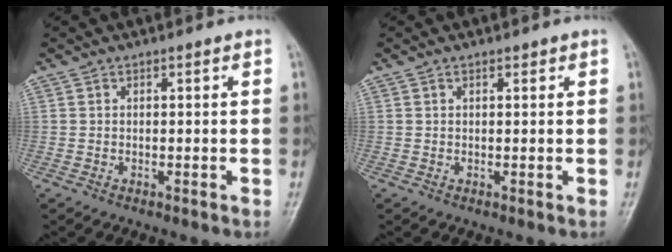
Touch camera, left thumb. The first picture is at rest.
{"total": 0.9, "force": [0.6, 0.4, 0.5], "torque": [-0.005, -0.001, 0.006]}